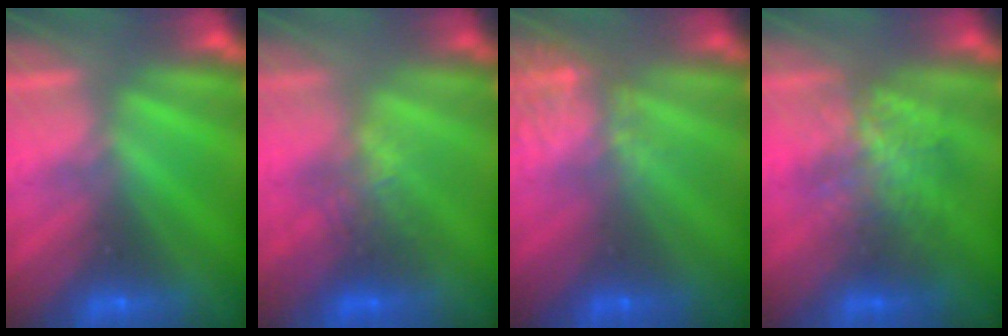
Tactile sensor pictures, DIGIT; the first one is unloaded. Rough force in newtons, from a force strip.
{"total": 2.7}
{"total": 4.7}
{"total": 2.2}